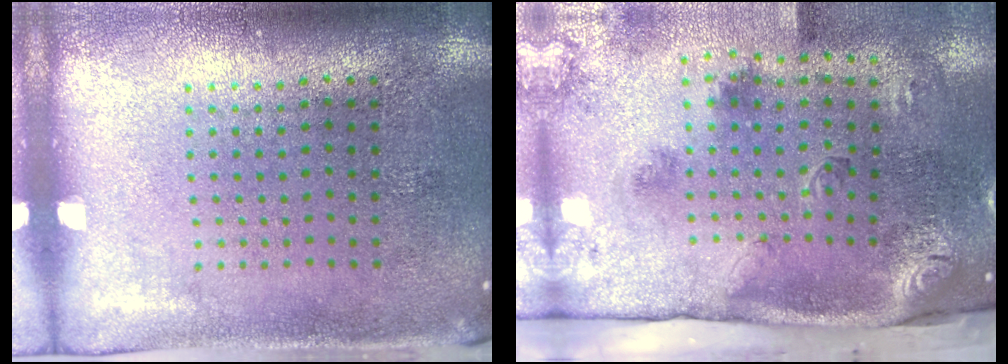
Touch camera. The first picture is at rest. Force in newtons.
{"total": 3.5, "press": 2.2, "slide": 2.8}